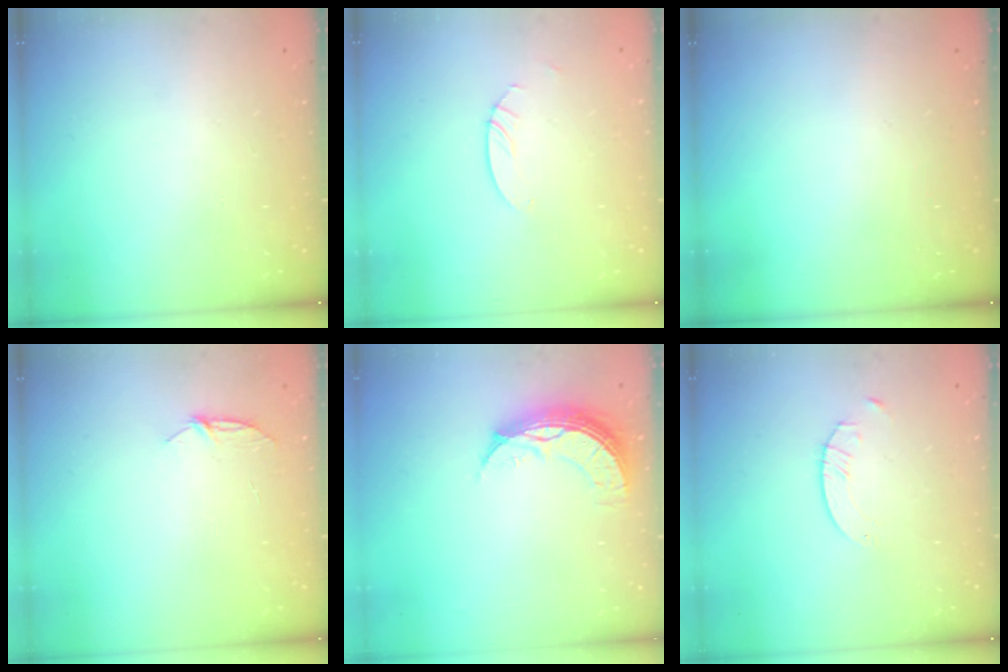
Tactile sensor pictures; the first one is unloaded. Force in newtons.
{"total": 2.4, "press": 2.4, "slide": 0.2}
{"total": 0.0}
{"total": 4.9, "press": 4.8, "slide": 0.6}
{"total": 8.4, "press": 8.4, "slide": 0.8}
{"total": 1.6, "press": 1.6, "slide": 0.2}